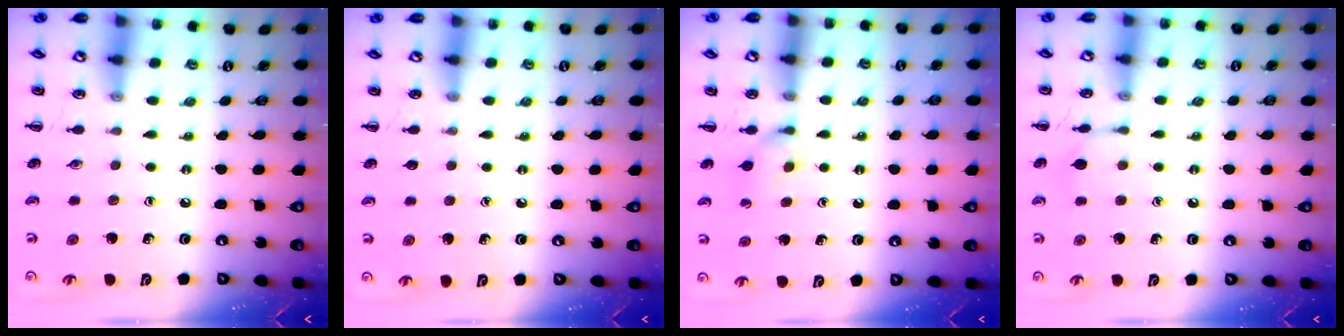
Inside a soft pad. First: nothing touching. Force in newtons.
{"total": 0.0}
{"total": 5.2, "press": 4.9, "slide": 1.5}
{"total": 5.8, "press": 5.8, "slide": 0.3}